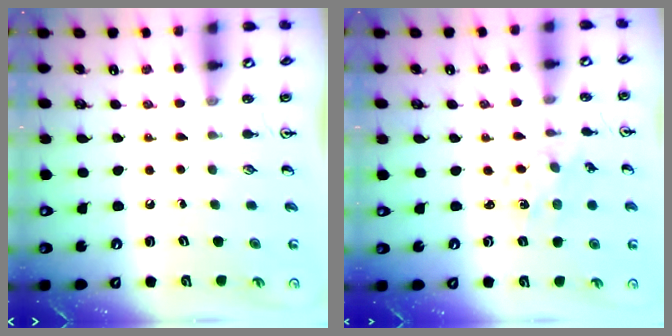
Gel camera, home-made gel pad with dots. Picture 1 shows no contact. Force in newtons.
{"total": 2.4, "press": 2.4, "slide": 0.4}